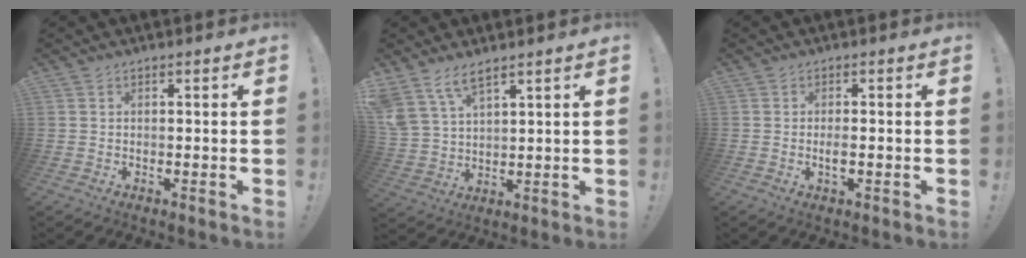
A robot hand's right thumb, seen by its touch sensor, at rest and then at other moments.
{"total": 8.1, "force": [6.1, 3.2, 4.3], "torque": [-0.093, -0.026, 0.123]}
{"total": 2.3, "force": [-0.7, 0.7, 2.1], "torque": [-0.032, 0.000, -0.013]}